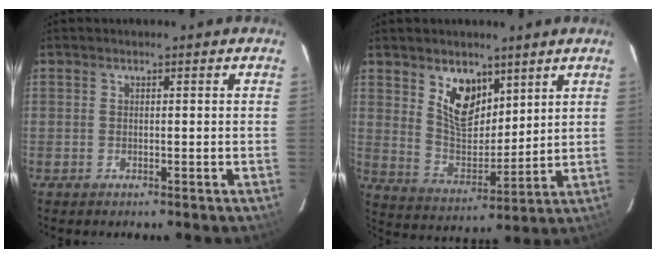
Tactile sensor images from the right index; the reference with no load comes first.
{"total": 10.1, "force": [5.9, 5.8, 5.9], "torque": [-0.101, -0.003, 0.118]}